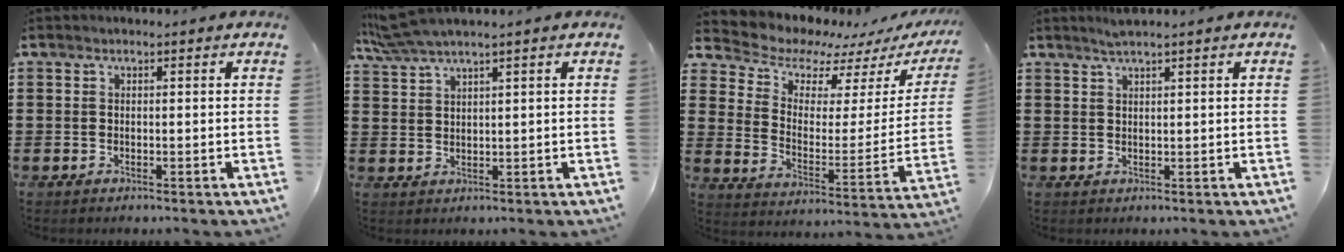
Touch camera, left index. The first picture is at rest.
{"total": 3.9, "force": [3.1, 0.1, 2.3], "torque": [-0.055, -0.002, 0.057]}
{"total": 6.2, "force": [5.8, 2.3, 0.5], "torque": [-0.045, -0.052, 0.097]}
{"total": 1.7, "force": [1.4, -0.2, 0.8], "torque": [-0.017, 0.000, 0.027]}